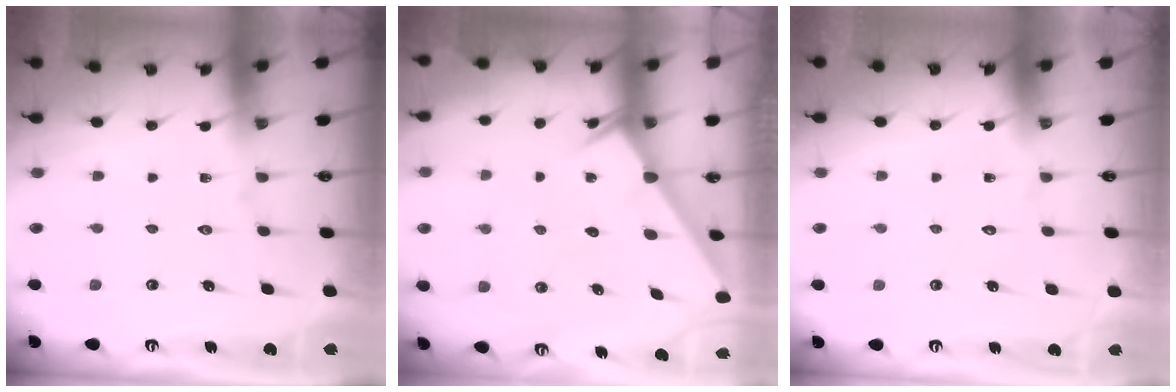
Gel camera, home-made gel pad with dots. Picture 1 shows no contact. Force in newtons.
{"total": 2.1, "press": 2.1, "slide": 0.1}
{"total": 1.7, "press": 1.7, "slide": 0.1}